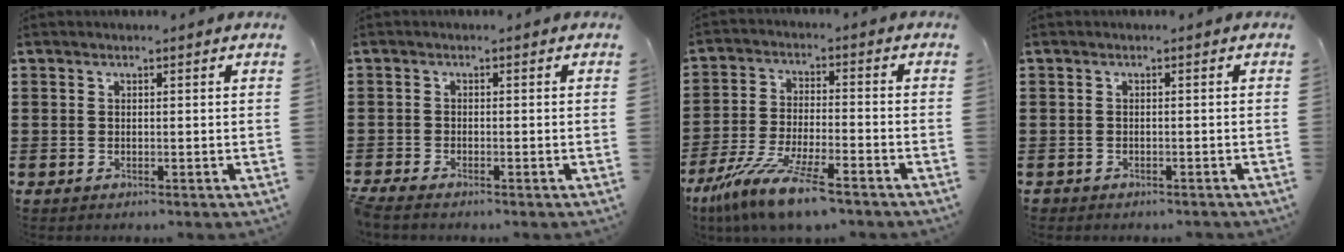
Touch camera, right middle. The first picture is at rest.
{"total": 1.4, "force": [-1.3, 0.1, 0.5], "torque": [-0.018, -0.004, -0.028]}
{"total": 11.0, "force": [-8.7, 0.9, 6.8], "torque": [-0.143, -0.004, -0.169]}
{"total": 0.9, "force": [-0.8, 0.3, 0.0], "torque": [-0.003, 0.000, -0.018]}